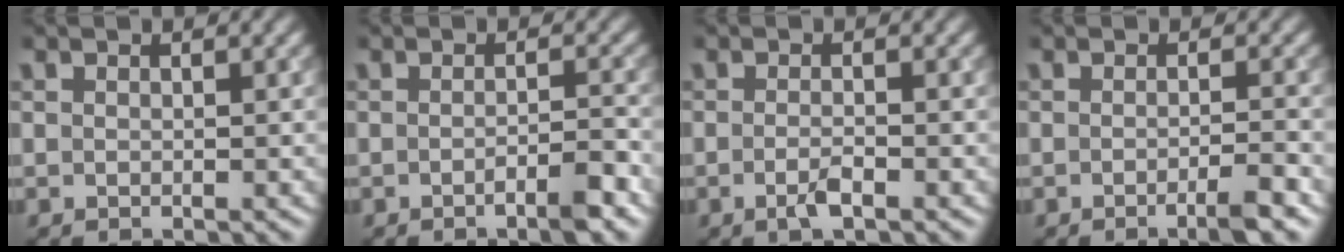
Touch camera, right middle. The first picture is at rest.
{"total": 2.6, "force": [-1.3, 0.5, 2.2], "torque": [-0.029, 0.004, -0.024]}
{"total": 1.6, "force": [-0.8, 0.4, 1.3], "torque": [-0.025, -0.002, -0.018]}
{"total": 2.9, "force": [-1.4, 0.5, 2.5], "torque": [-0.031, -0.002, -0.030]}